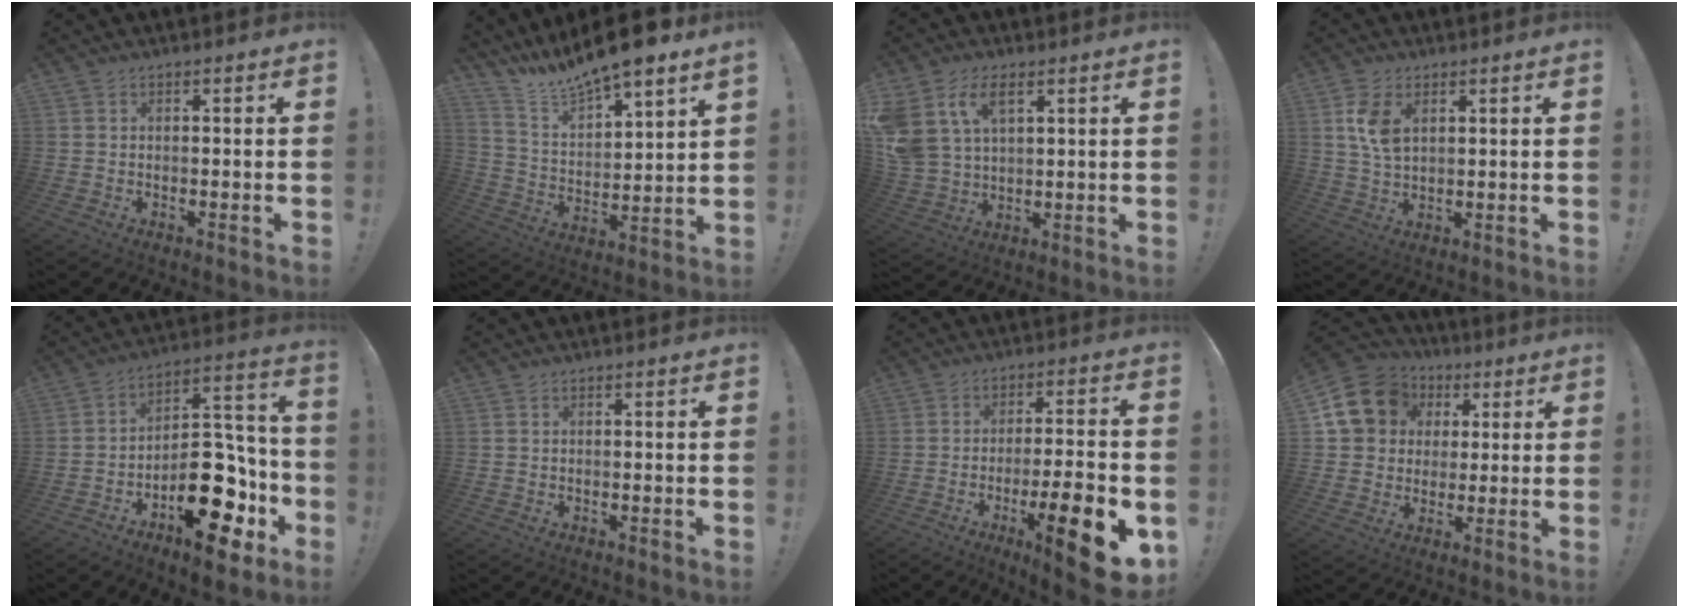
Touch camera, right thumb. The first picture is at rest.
{"total": 11.5, "force": [10.9, 1.0, 3.6], "torque": [-0.087, -0.100, 0.189]}
{"total": 11.4, "force": [5.7, 7.1, 6.8], "torque": [-0.149, -0.014, 0.116]}
{"total": 7.7, "force": [3.0, 4.6, 5.3], "torque": [-0.095, -0.009, 0.056]}
{"total": 20.6, "force": [-9.0, 11.9, 14.2], "torque": [-0.170, 0.071, -0.124]}
{"total": 0.0}
{"total": 16.0, "force": [-6.7, 2.8, 14.3], "torque": [-0.196, 0.024, -0.096]}
{"total": 14.8, "force": [4.7, 12.7, 6.0], "torque": [-0.102, -0.007, 0.103]}